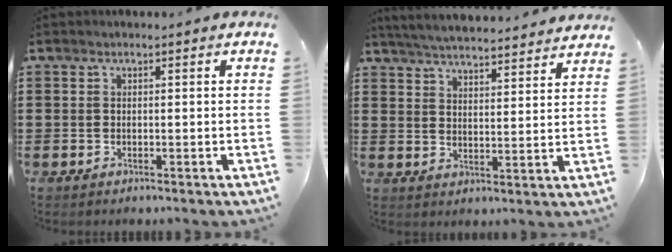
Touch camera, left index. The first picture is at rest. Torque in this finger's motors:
{"motor_torque": [2.14, 0.00, 0.30, 0.08]}